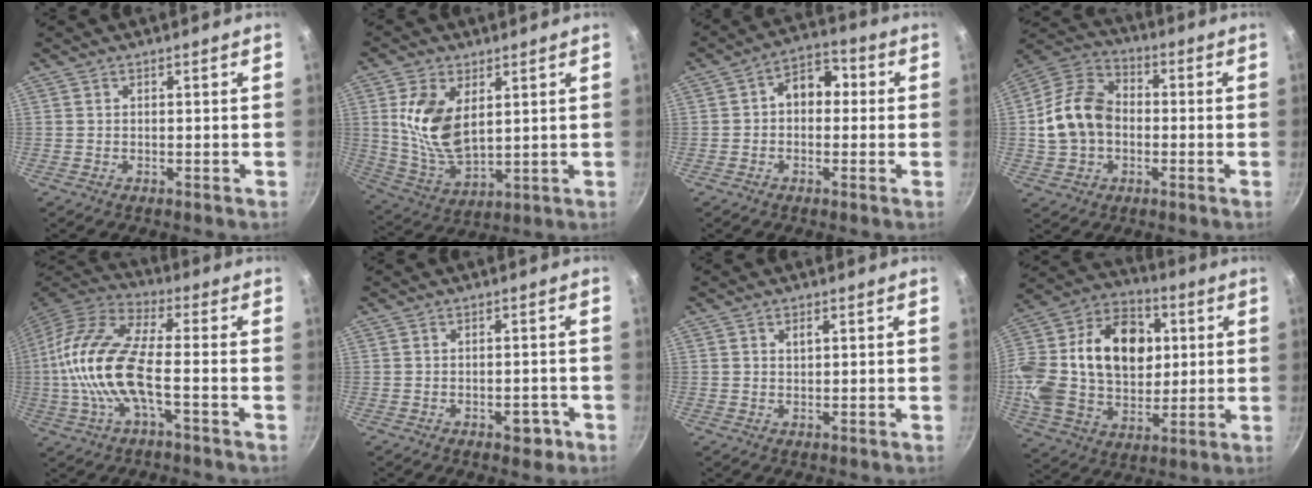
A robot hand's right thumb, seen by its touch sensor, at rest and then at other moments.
{"total": 12.8, "force": [3.2, 7.3, 10.0], "torque": [-0.187, -0.027, 0.073]}
{"total": 7.3, "force": [0.4, 5.5, 4.8], "torque": [-0.033, 0.021, -0.012]}
{"total": 13.7, "force": [-0.9, 10.3, 8.9], "torque": [-0.143, 0.030, -0.031]}
{"total": 17.0, "force": [-2.6, 6.3, 15.5], "torque": [-0.315, 0.033, -0.065]}
{"total": 3.6, "force": [-1.7, 2.0, 2.3], "torque": [-0.014, 0.017, -0.015]}
{"total": 1.5, "force": [0.6, 1.0, 1.0], "torque": [-0.014, 0.001, 0.012]}
{"total": 28.1, "force": [3.9, 19.8, 19.5], "torque": [-0.344, 0.026, 0.064]}